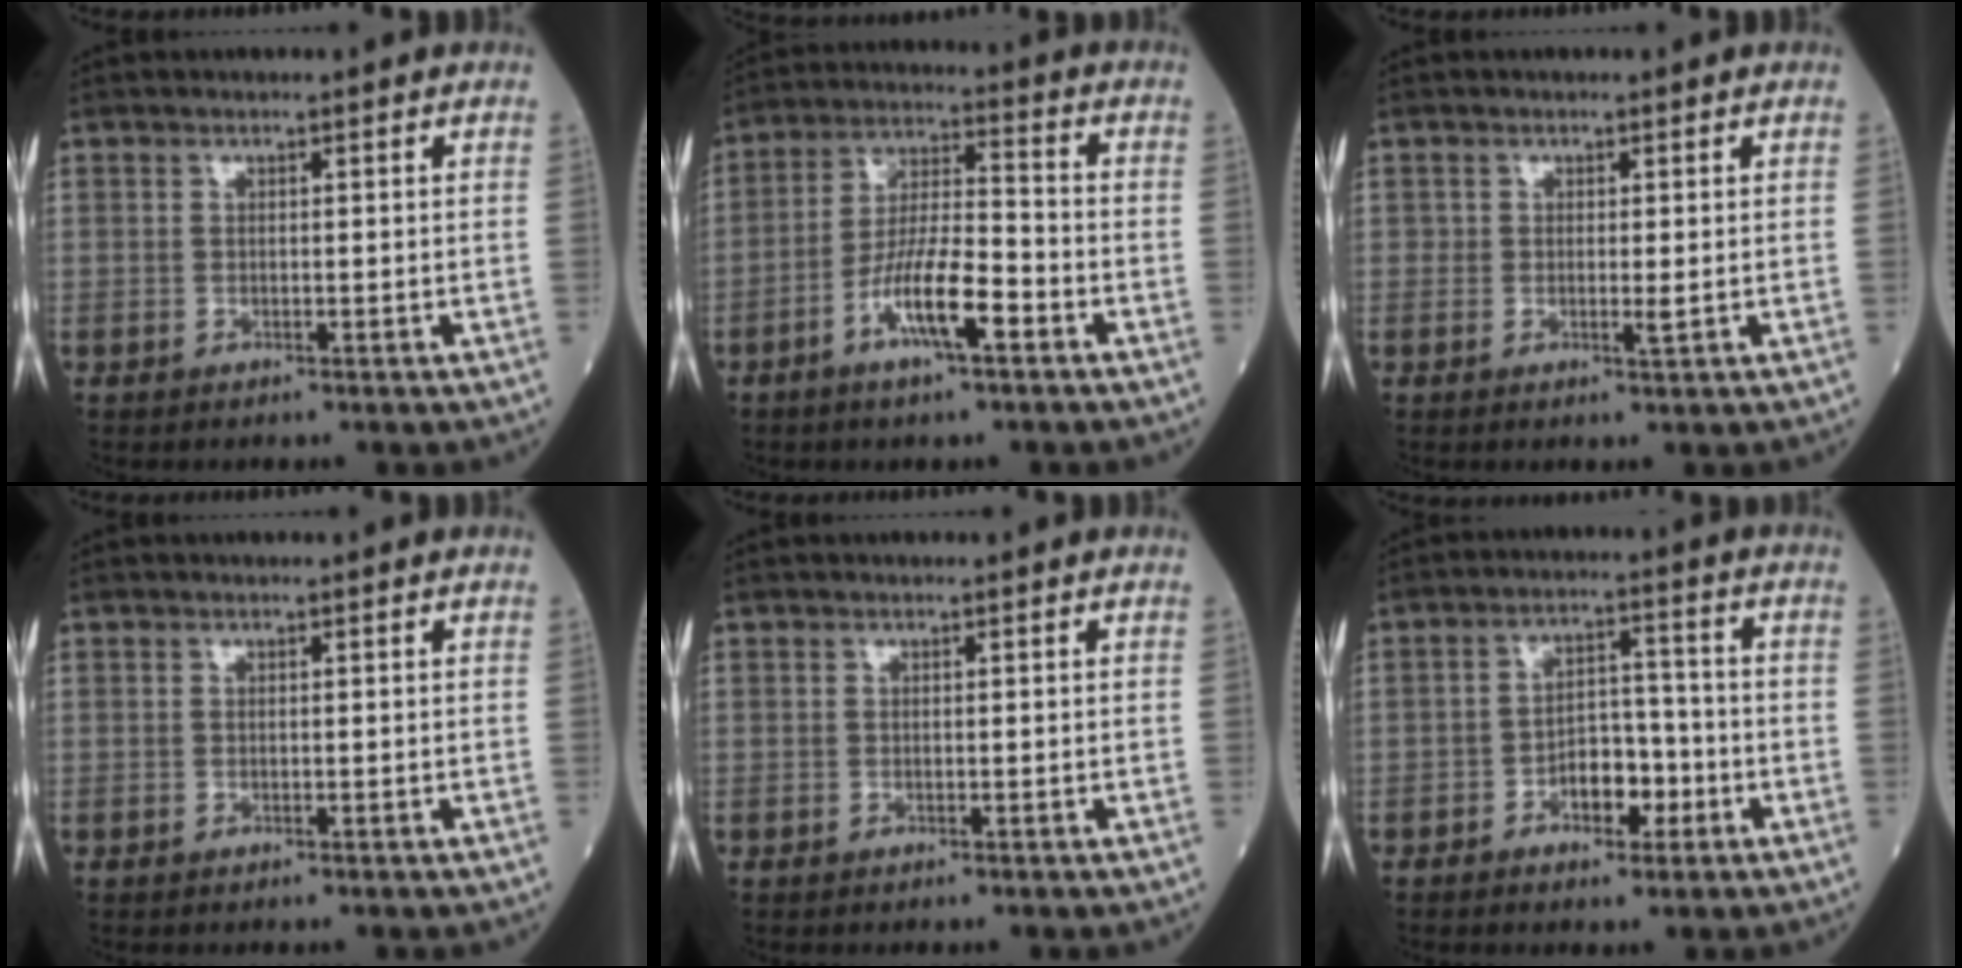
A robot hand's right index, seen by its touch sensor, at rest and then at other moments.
{"total": 10.1, "force": [-4.6, 1.8, 8.8], "torque": [-0.168, -0.001, -0.085]}
{"total": 1.2, "force": [-0.1, 0.3, 1.2], "torque": [-0.016, -0.003, -0.002]}
{"total": 0.0}
{"total": 0.0}
{"total": 6.3, "force": [-2.6, 3.4, 4.7], "torque": [-0.073, 0.016, -0.043]}